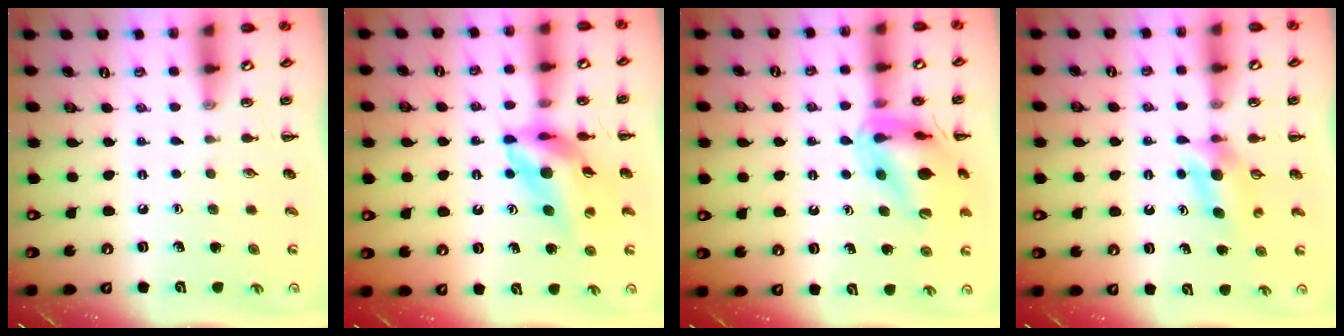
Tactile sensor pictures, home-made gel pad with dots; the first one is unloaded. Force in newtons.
{"total": 11.6, "press": 11.0, "slide": 3.8}
{"total": 15.7, "press": 15.6, "slide": 2.0}
{"total": 4.4, "press": 4.2, "slide": 1.2}